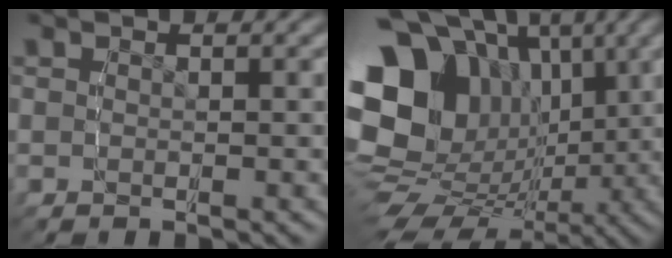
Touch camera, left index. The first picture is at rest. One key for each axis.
{"total": 23.7, "fx": -1.1, "fy": 19.4, "fz": 13.6, "tx": -0.268, "ty": -0.056, "tz": -0.012}